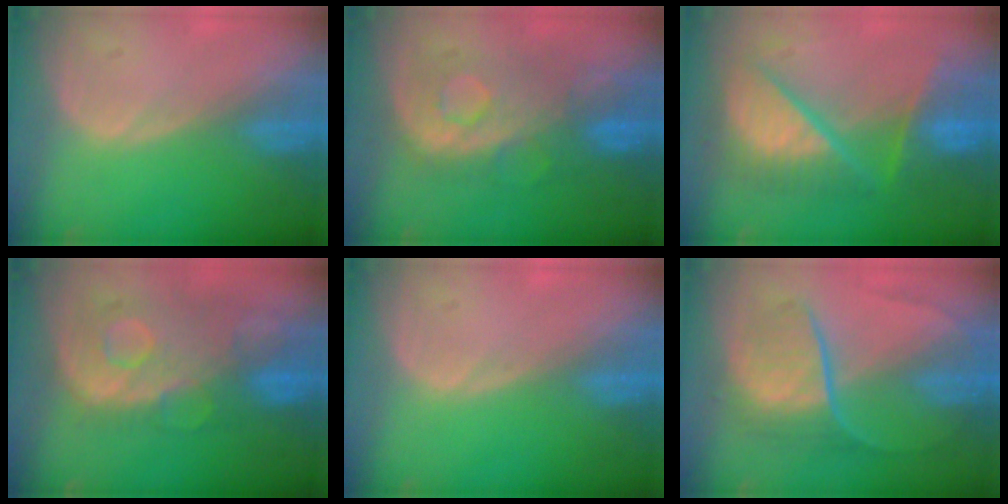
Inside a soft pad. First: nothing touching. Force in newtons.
{"total": 8.8, "press": 8.5, "slide": 2.2}
{"total": 10.4, "press": 10.3, "slide": 1.2}
{"total": 11.2, "press": 9.7, "slide": 5.5}
{"total": 0.0}
{"total": 9.1, "press": 7.5, "slide": 5.2}